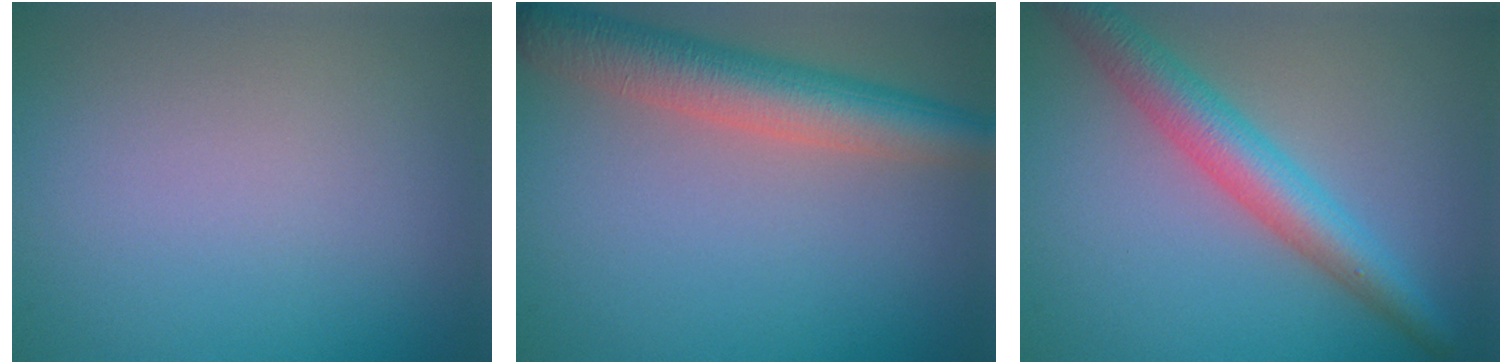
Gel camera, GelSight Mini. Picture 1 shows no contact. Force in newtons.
{"total": 6.4, "press": 6.4, "slide": 0.3}
{"total": 4.9, "press": 4.9, "slide": 0.3}